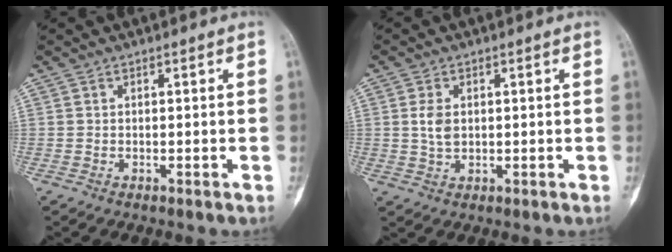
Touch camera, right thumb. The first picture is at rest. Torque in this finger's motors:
{"motor_torque": [0.42, 0.72, 0.18, -0.24, 0.00]}